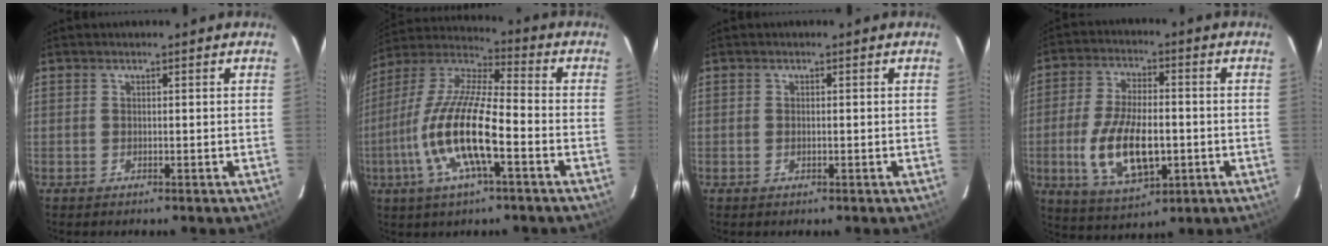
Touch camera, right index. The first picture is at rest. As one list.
[{"total": 16.8, "force": [-5.4, 3.7, 15.4], "torque": [-0.312, -0.008, -0.113]}, {"total": 0.6, "force": [-0.1, 0.4, 0.5], "torque": [-0.010, 0.001, -0.002]}, {"total": 14.5, "force": [-3.1, 6.7, 12.5], "torque": [-0.252, -0.010, -0.046]}]